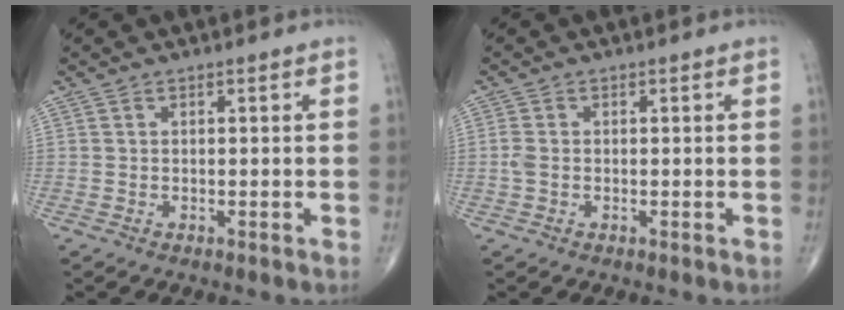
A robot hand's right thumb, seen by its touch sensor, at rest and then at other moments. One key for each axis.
{"total": 1.6, "fx": -0.3, "fy": 1.1, "fz": 1.2, "tx": -0.034, "ty": 0.000, "tz": -0.007}